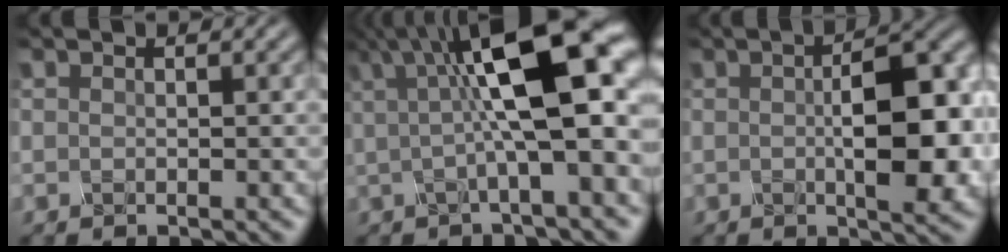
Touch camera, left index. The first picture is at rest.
{"total": 11.7, "force": [2.4, 2.9, 11.1], "torque": [-0.161, 0.022, 0.033]}
{"total": 8.5, "force": [-0.1, 2.9, 7.9], "torque": [-0.114, 0.002, -0.002]}